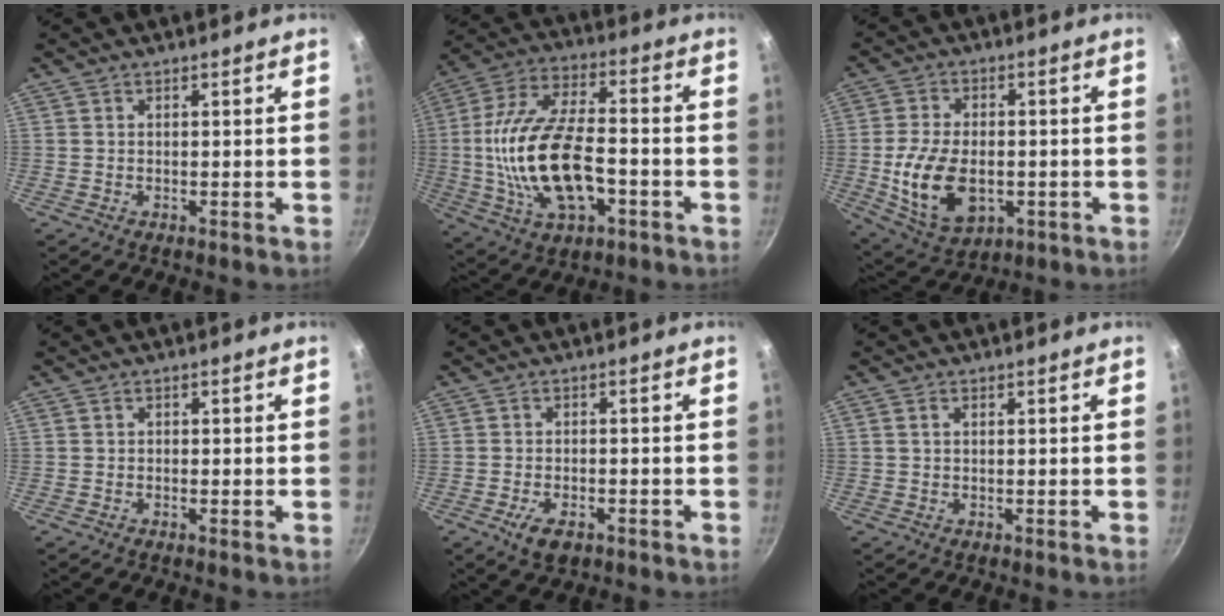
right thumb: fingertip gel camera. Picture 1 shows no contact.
{"total": 20.4, "force": [-3.6, 10.4, 17.1], "torque": [-0.321, 0.029, -0.064]}
{"total": 14.4, "force": [-2.5, 8.9, 10.9], "torque": [-0.192, 0.001, -0.033]}
{"total": 0.5, "force": [-0.2, 0.4, 0.3], "torque": [-0.004, 0.002, -0.004]}
{"total": 4.6, "force": [-2.3, 2.4, 3.2], "torque": [-0.058, 0.007, -0.039]}
{"total": 1.1, "force": [0.4, 0.7, 0.8], "torque": [-0.013, 0.004, 0.005]}